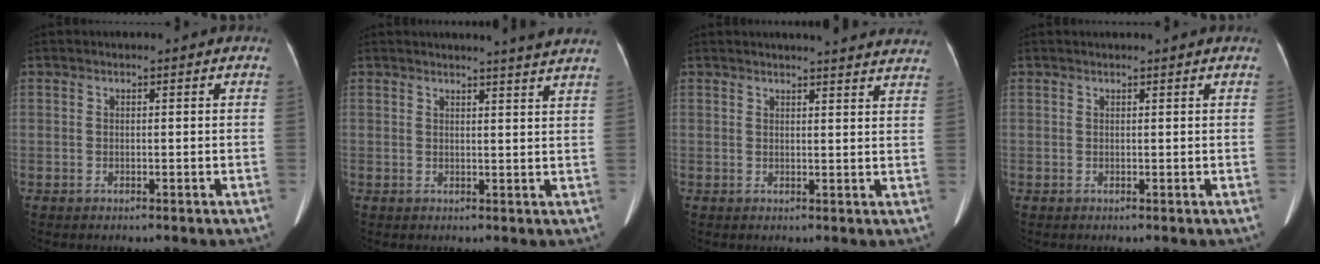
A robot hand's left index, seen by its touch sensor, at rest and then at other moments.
{"total": 6.6, "force": [6.0, -1.0, 2.4], "torque": [-0.033, -0.007, 0.052]}
{"total": 14.2, "force": [13.4, 0.9, 4.4], "torque": [-0.039, -0.020, 0.137]}
{"total": 2.0, "force": [1.8, -0.3, 0.7], "torque": [-0.010, 0.015, 0.025]}